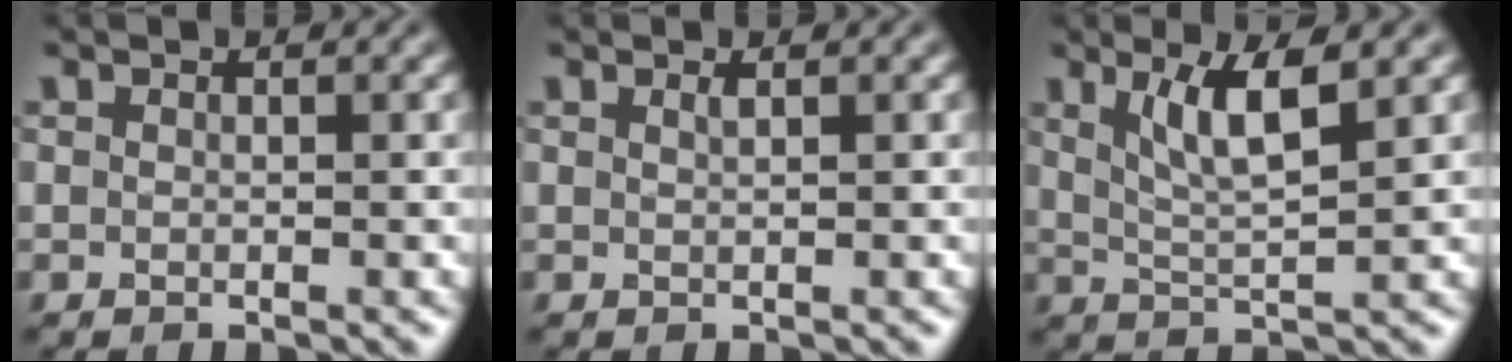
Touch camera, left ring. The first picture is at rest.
{"total": 0.6, "force": [0.4, 0.2, 0.5], "torque": [-0.004, 0.000, 0.007]}
{"total": 4.7, "force": [2.0, 1.1, 4.1], "torque": [-0.075, -0.004, 0.040]}